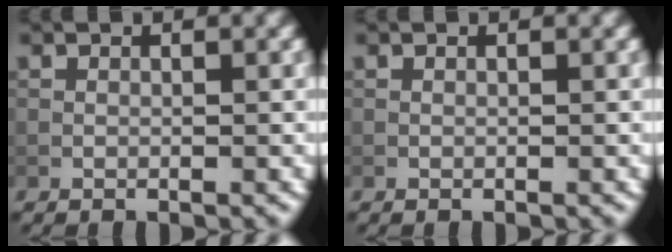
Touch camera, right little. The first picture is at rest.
{"total": 0.0}